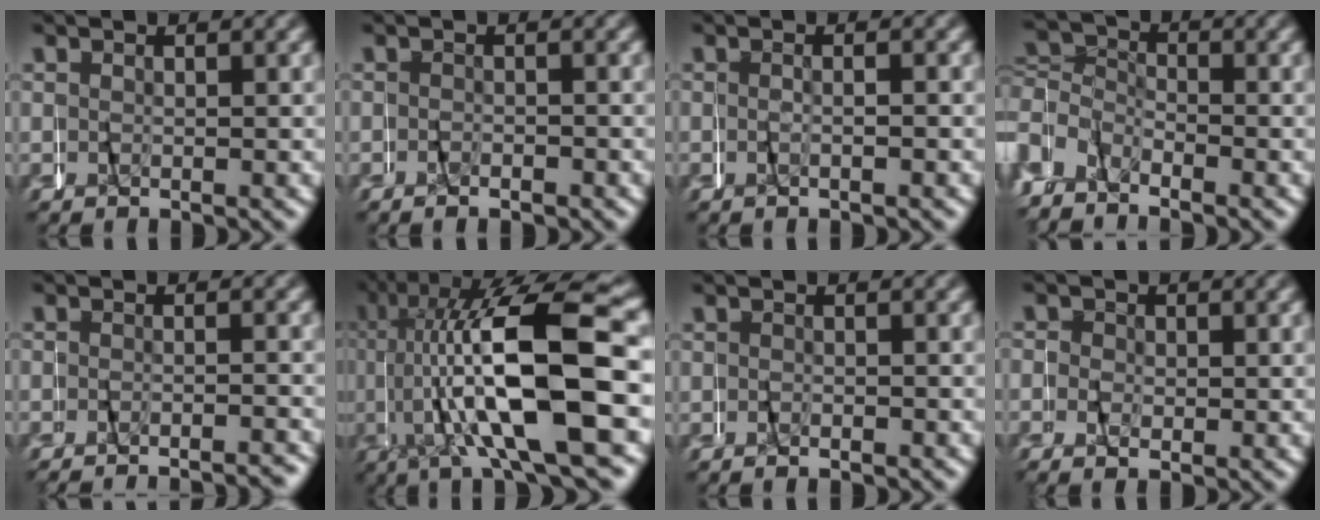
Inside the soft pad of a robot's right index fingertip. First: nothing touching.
{"total": 1.1, "force": [-0.7, 0.6, 0.5], "torque": [-0.015, -0.002, -0.015]}
{"total": 0.9, "force": [-0.8, -0.3, 0.2], "torque": [-0.011, 0.005, -0.017]}
{"total": 4.2, "force": [-1.4, 3.7, 1.5], "torque": [-0.039, -0.004, -0.031]}
{"total": 2.7, "force": [-2.7, -0.1, -0.2], "torque": [0.001, 0.004, -0.049]}
{"total": 14.8, "force": [0.4, 5.0, 13.9], "torque": [-0.237, 0.018, 0.009]}
{"total": 1.0, "force": [-0.4, 0.6, 0.6], "torque": [-0.016, -0.003, -0.009]}
{"total": 1.4, "force": [-0.2, 1.3, 0.7], "torque": [-0.007, 0.002, -0.008]}